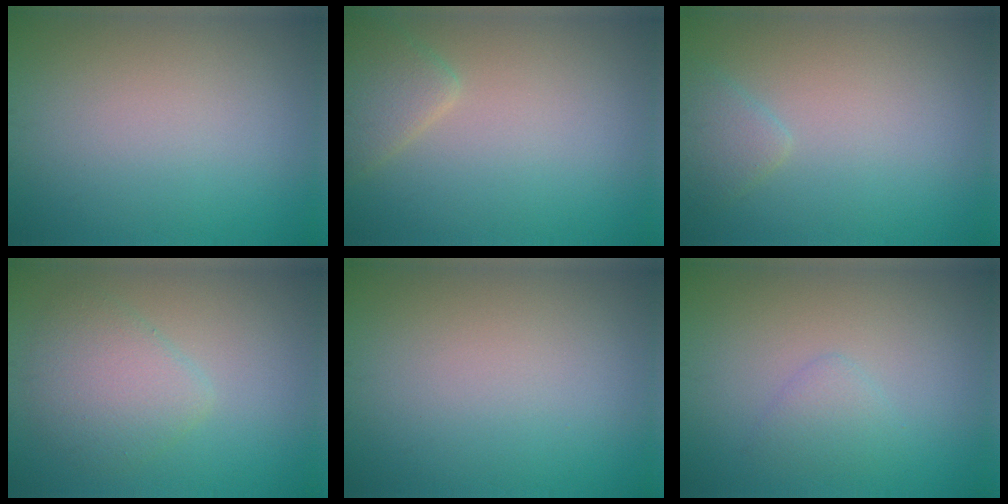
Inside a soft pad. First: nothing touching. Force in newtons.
{"total": 2.4, "press": 2.4, "slide": 0.2}
{"total": 1.5, "press": 1.5, "slide": 0.0}
{"total": 3.3, "press": 3.3, "slide": 0.2}
{"total": 0.0}
{"total": 1.4, "press": 1.4, "slide": 0.1}